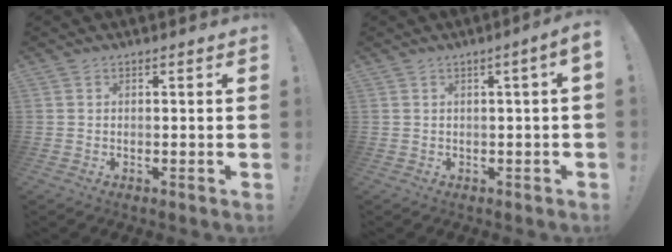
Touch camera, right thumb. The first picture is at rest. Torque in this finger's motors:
{"motor_torque": [-0.05, -0.04, 0.28, -0.06, 0.15]}